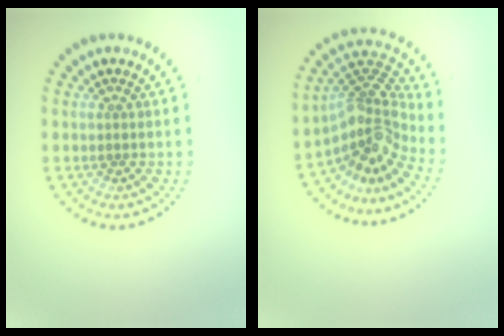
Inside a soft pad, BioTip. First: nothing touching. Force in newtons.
{"total": 4.7, "press": 3.0, "slide": 3.5}